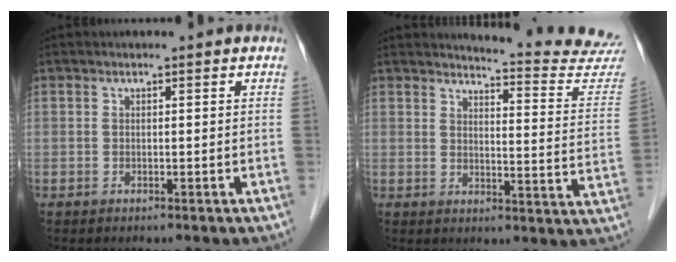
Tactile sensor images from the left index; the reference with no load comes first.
{"total": 16.0, "force": [15.9, -0.9, 1.7], "torque": [-0.010, -0.133, 0.158]}